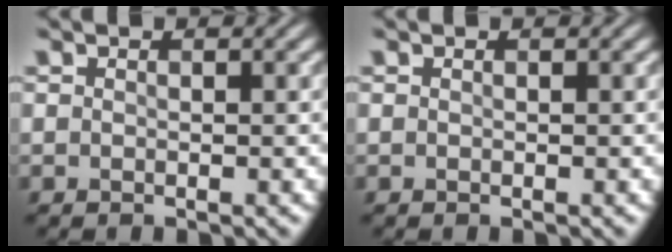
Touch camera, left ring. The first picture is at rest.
{"total": 0.0}